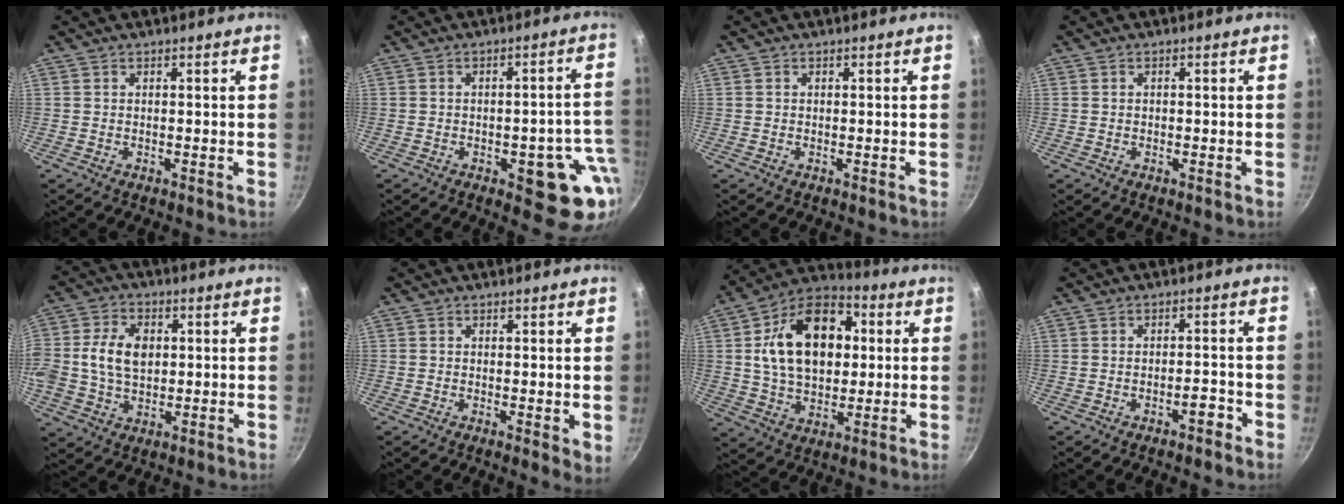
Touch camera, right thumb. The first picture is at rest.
{"total": 12.8, "force": [-3.9, 5.8, 10.7], "torque": [-0.068, 0.020, -0.046]}
{"total": 0.0}
{"total": 0.0}
{"total": 11.4, "force": [1.1, 8.2, 7.8], "torque": [-0.137, 0.016, 0.012]}
{"total": 2.7, "force": [0.1, 1.0, 2.5], "torque": [-0.032, -0.009, 0.000]}
{"total": 20.4, "force": [3.4, 13.7, 14.7], "torque": [-0.211, 0.019, 0.045]}
{"total": 2.7, "force": [-1.8, 0.9, 1.7], "torque": [-0.016, 0.022, -0.024]}